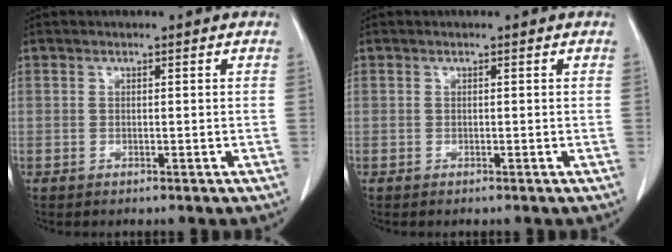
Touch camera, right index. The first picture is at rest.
{"total": 0.0}